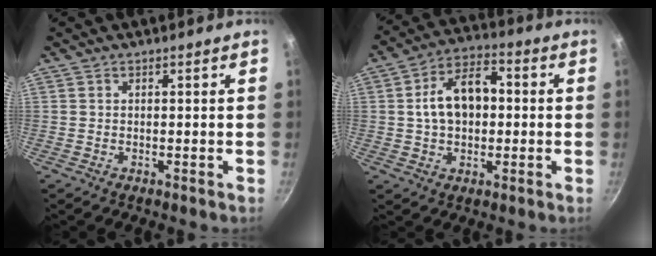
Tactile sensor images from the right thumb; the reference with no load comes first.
{"total": 11.5, "force": [0.8, 7.4, 8.8], "torque": [-0.137, 0.024, 0.008]}